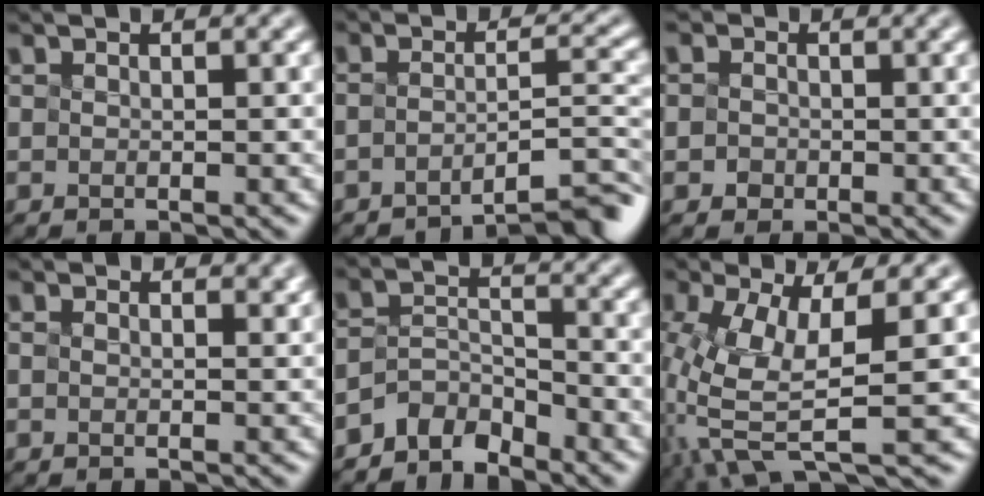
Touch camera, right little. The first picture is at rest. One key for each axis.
{"total": 5.3, "fx": -4.7, "fy": -0.5, "fz": 2.2, "tx": -0.036, "ty": -0.003, "tz": -0.047}
{"total": 2.3, "fx": -1.3, "fy": -0.2, "fz": -1.9, "tx": 0.022, "ty": -0.015, "tz": 0.003}
{"total": 0.0}
{"total": 4.7, "fx": -4.6, "fy": -0.1, "fz": -0.9, "tx": 0.000, "ty": -0.007, "tz": -0.061}
{"total": 6.0, "fx": -2.6, "fy": 1.0, "fz": 5.3, "tx": -0.154, "ty": -0.020, "tz": -0.018}